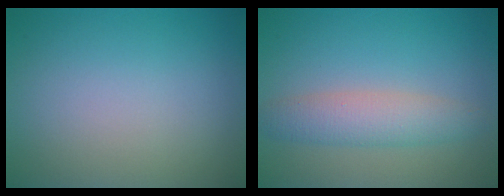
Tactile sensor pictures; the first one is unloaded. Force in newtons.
{"total": 3.4, "press": 3.4, "slide": 0.1}